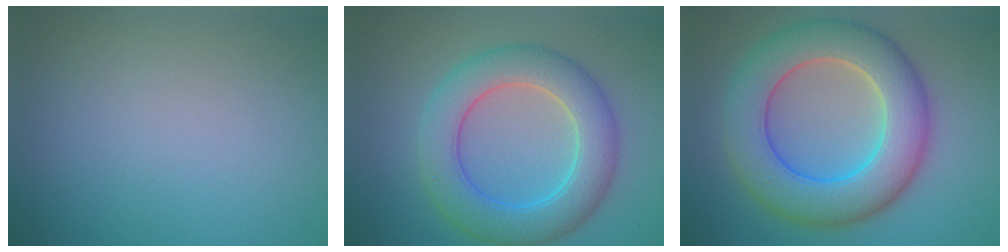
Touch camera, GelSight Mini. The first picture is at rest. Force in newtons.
{"total": 7.0, "press": 7.0, "slide": 0.3}
{"total": 9.8, "press": 9.8, "slide": 0.6}